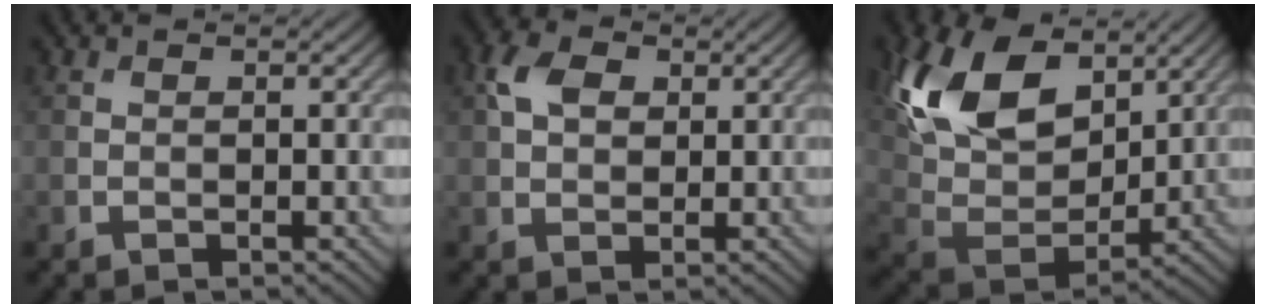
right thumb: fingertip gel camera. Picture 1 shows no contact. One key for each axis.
{"total": 4.4, "fx": 1.5, "fy": 3.1, "fz": 2.7, "tx": -0.064, "ty": 0.010, "tz": 0.024}
{"total": 15.8, "fx": 7.8, "fy": 9.2, "fz": 10.2, "tx": -0.238, "ty": 0.022, "tz": 0.142}